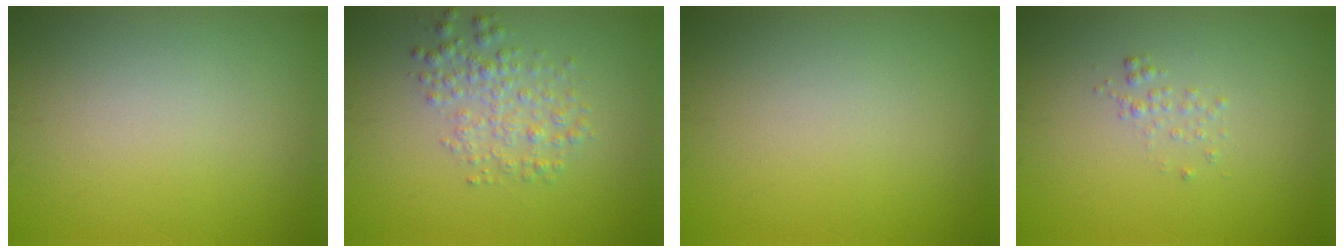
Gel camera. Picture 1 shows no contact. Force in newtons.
{"total": 2.9, "press": 2.9, "slide": 0.1}
{"total": 0.0}
{"total": 0.9, "press": 0.9, "slide": 0.1}